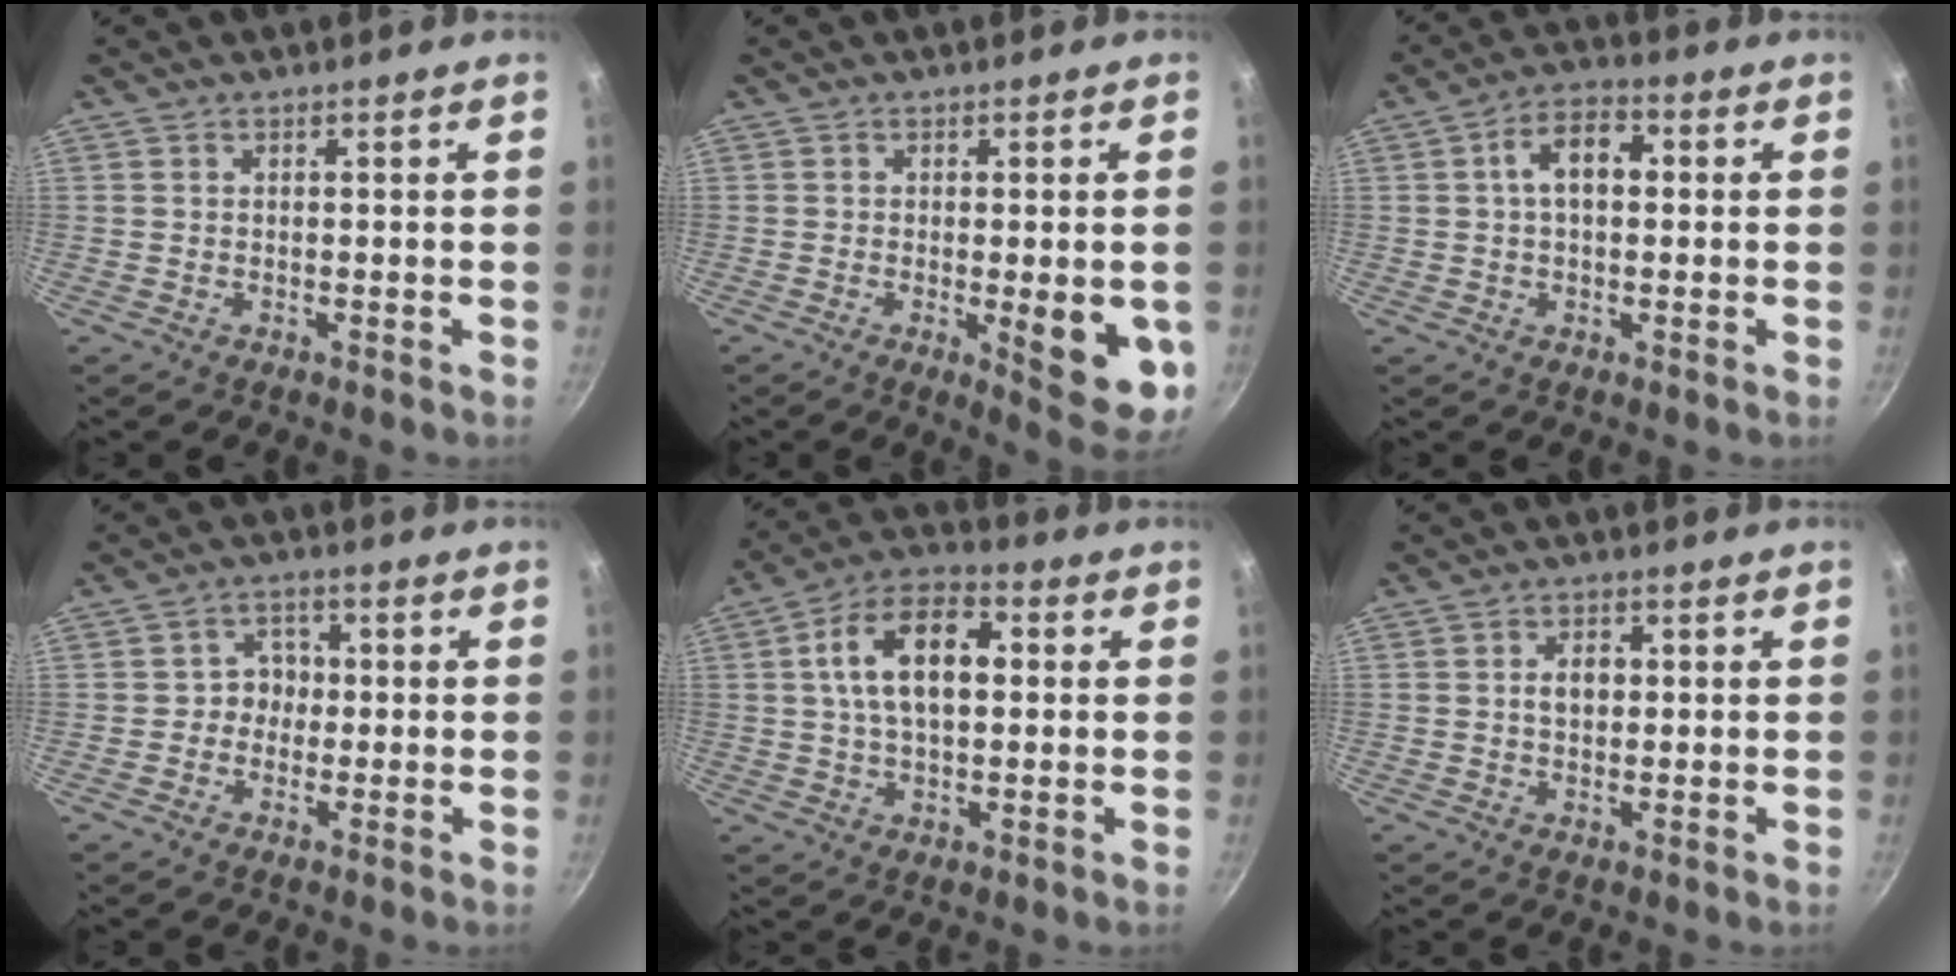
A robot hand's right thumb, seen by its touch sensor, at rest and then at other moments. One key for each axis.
{"total": 10.5, "fx": -2.2, "fy": 3.3, "fz": 9.7, "tx": -0.110, "ty": -0.019, "tz": -0.022}
{"total": 7.6, "fx": 1.1, "fy": 4.4, "fz": 6.0, "tx": -0.094, "ty": 0.023, "tz": 0.012}
{"total": 4.4, "fx": -0.3, "fy": 3.8, "fz": 2.0, "tx": 0.002, "ty": 0.013, "tz": -0.017}
{"total": 13.7, "fx": 2.2, "fy": 7.7, "fz": 11.1, "tx": -0.187, "ty": 0.024, "tz": 0.030}
{"total": 3.7, "fx": 0.4, "fy": 2.6, "fz": 2.7, "tx": -0.035, "ty": 0.006, "tz": 0.004}